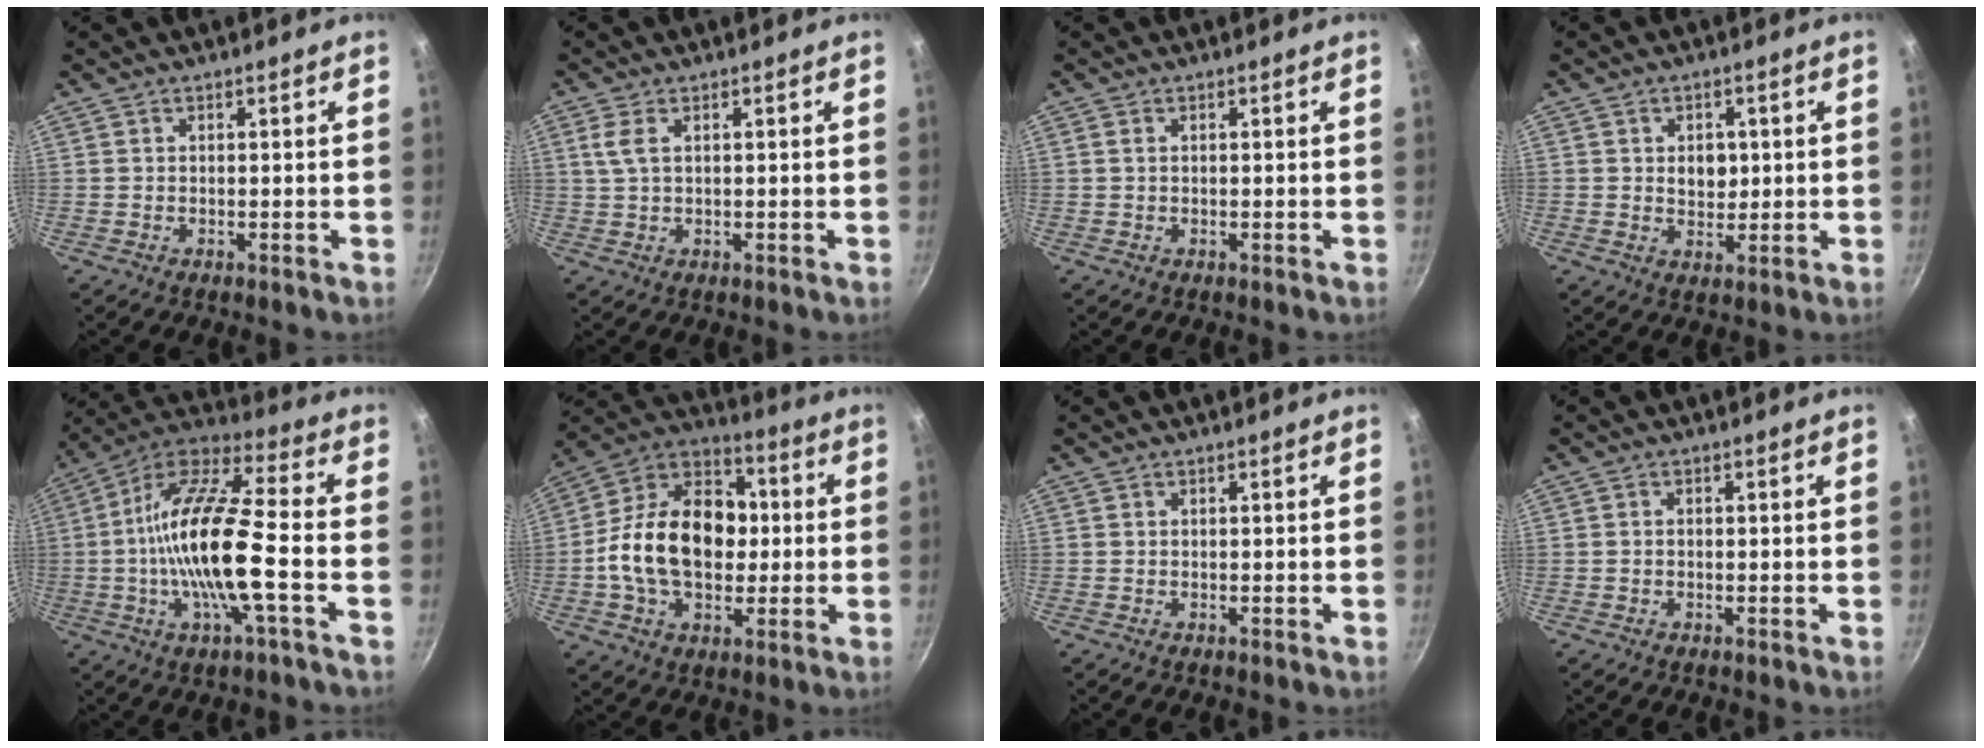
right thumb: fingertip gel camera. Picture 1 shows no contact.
{"total": 3.3, "force": [1.1, 1.7, 2.7], "torque": [-0.058, 0.003, 0.022]}
{"total": 0.8, "force": [0.2, 0.5, 0.5], "torque": [-0.010, 0.002, 0.003]}
{"total": 4.3, "force": [0.6, 3.6, 2.3], "torque": [-0.014, -0.007, 0.008]}
{"total": 18.6, "force": [-3.1, 4.4, 17.9], "torque": [-0.335, 0.031, -0.074]}
{"total": 21.1, "force": [-0.4, 14.8, 15.1], "torque": [-0.222, 0.039, -0.022]}
{"total": 0.0}
{"total": 0.7, "force": [-0.1, 0.5, 0.4], "torque": [-0.007, 0.004, -0.002]}